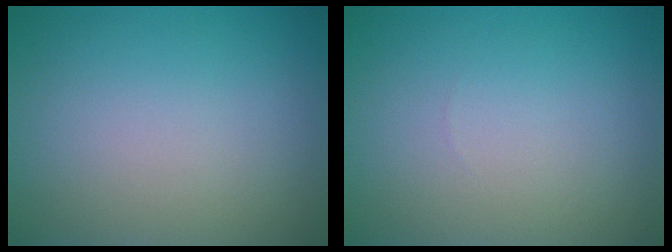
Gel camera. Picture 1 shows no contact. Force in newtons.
{"total": 0.0}